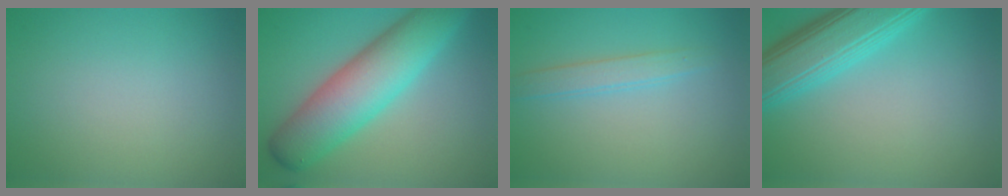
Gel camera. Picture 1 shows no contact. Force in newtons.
{"total": 7.7, "press": 7.7, "slide": 0.3}
{"total": 2.0, "press": 2.0, "slide": 0.1}
{"total": 6.8, "press": 6.8, "slide": 0.2}